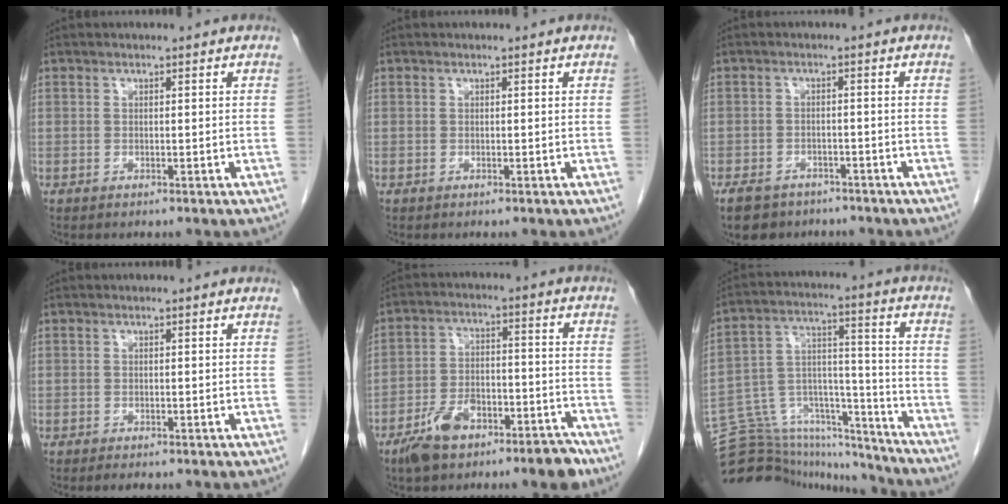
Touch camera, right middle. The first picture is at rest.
{"total": 0.0}
{"total": 6.5, "force": [-5.1, 3.5, 2.1], "torque": [-0.041, -0.001, -0.074]}
{"total": 0.9, "force": [-0.8, 0.2, 0.5], "torque": [-0.012, -0.004, -0.008]}
{"total": 10.4, "force": [-7.4, 3.8, 6.3], "torque": [-0.106, 0.018, -0.123]}
{"total": 21.1, "force": [-20.2, 5.0, 3.7], "torque": [-0.092, 0.059, -0.309]}